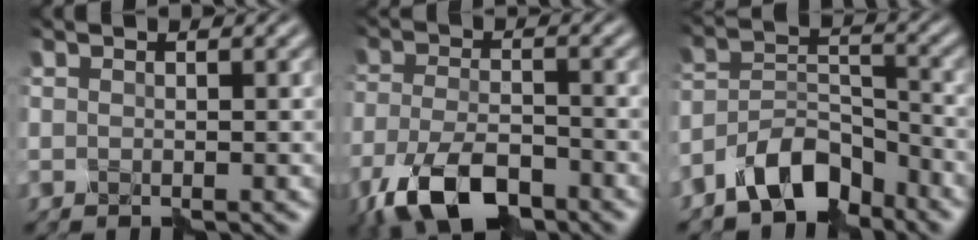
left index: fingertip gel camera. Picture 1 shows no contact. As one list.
[{"total": 8.1, "force": [-5.2, 3.4, 5.2], "torque": [-0.114, -0.013, -0.105]}, {"total": 6.4, "force": [-4.9, 2.9, 2.8], "torque": [-0.040, 0.006, -0.101]}]